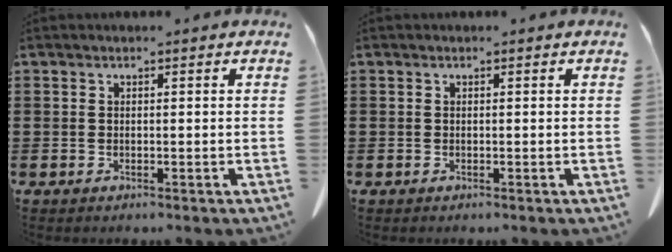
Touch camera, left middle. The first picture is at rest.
{"total": 0.0}